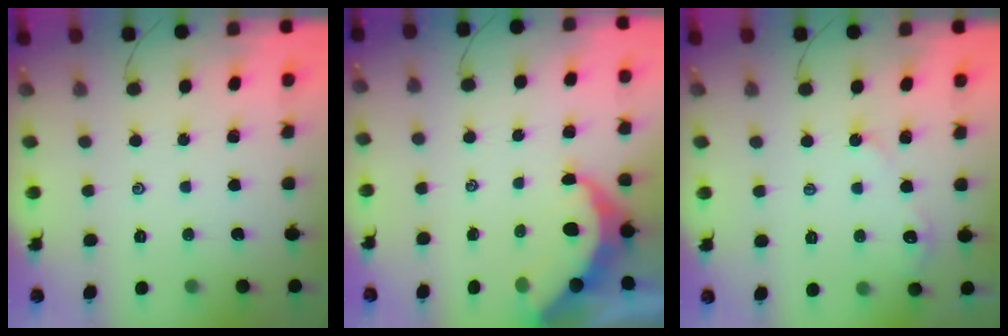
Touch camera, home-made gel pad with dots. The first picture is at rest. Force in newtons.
{"total": 7.9, "press": 7.8, "slide": 0.7}
{"total": 2.8, "press": 2.8, "slide": 0.4}